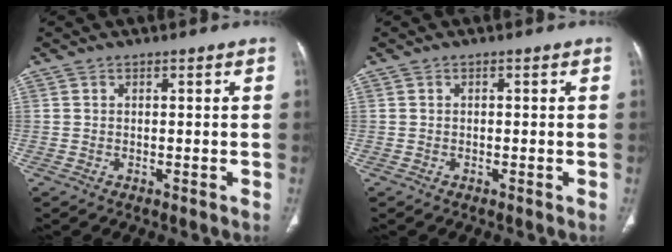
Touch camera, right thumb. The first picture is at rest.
{"total": 0.0}